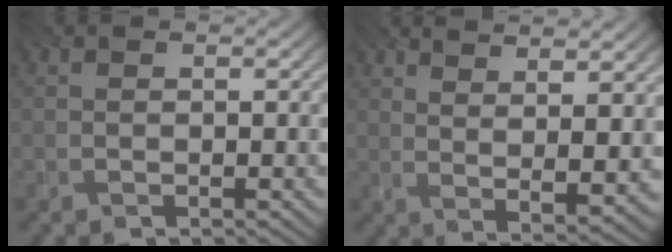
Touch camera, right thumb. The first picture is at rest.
{"total": 9.0, "force": [5.5, 1.8, 6.9], "torque": [-0.109, 0.002, 0.081]}